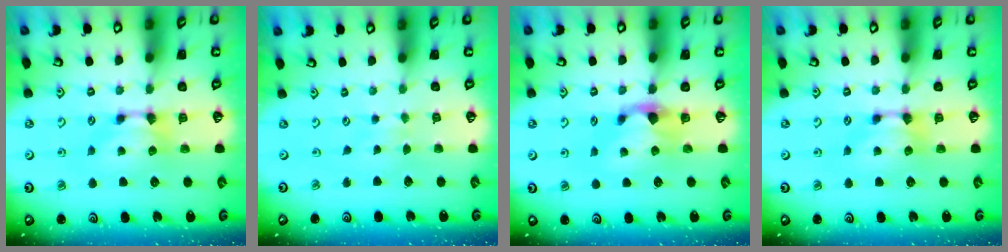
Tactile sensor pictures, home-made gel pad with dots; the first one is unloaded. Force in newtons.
{"total": 3.4, "press": 3.4, "slide": 0.5}
{"total": 1.4, "press": 0.6, "slide": 1.3}
{"total": 0.0}